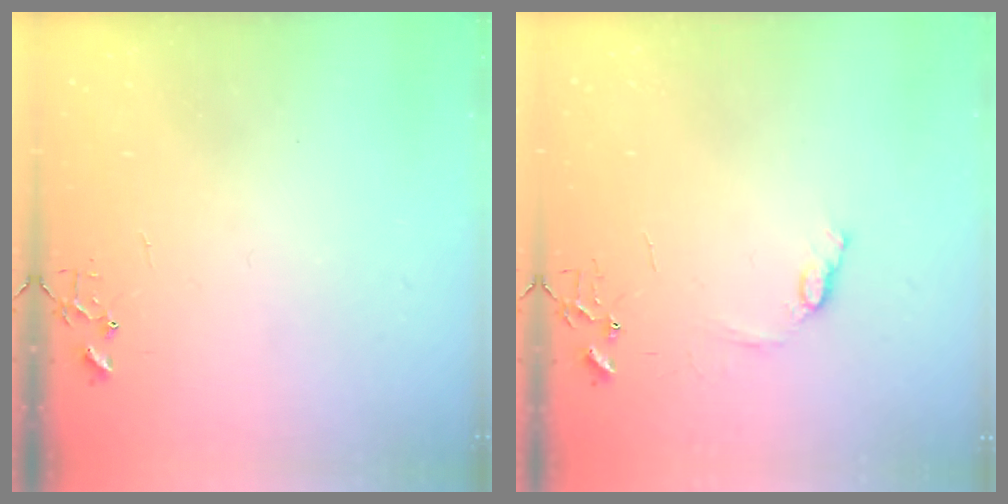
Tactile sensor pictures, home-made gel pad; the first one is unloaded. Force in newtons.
{"total": 7.2, "press": 7.1, "slide": 0.8}